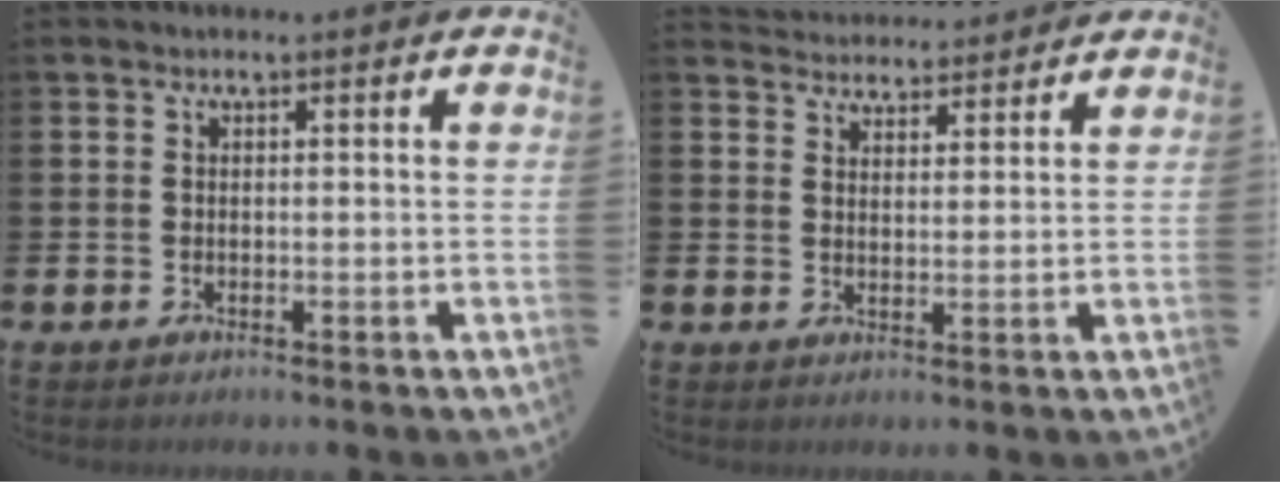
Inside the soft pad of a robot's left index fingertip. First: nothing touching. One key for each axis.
{"total": 3.9, "fx": 3.8, "fy": 0.6, "fz": -0.5, "tx": -0.008, "ty": -0.020, "tz": 0.071}